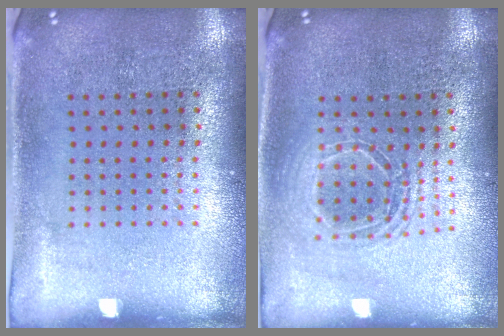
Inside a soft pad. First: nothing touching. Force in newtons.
{"total": 1.8, "press": 1.5, "slide": 1.0}